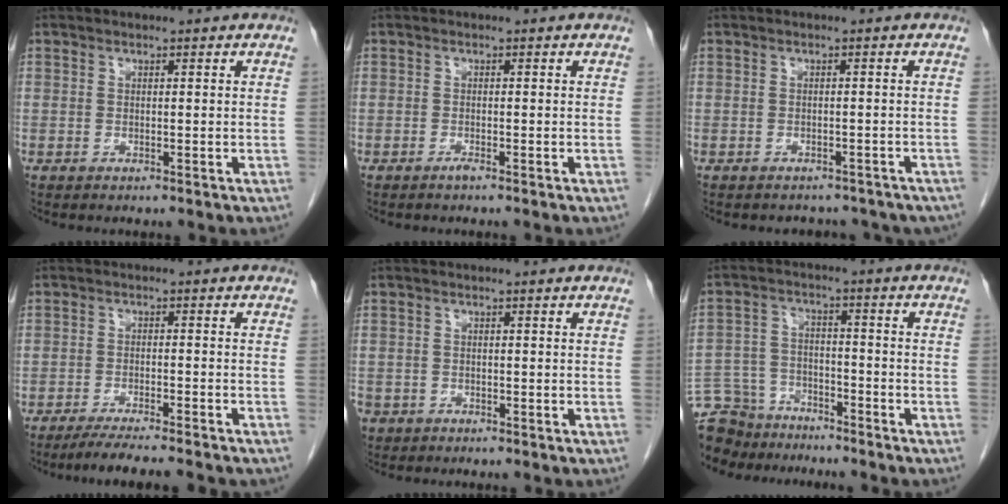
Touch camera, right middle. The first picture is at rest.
{"total": 0.7, "force": [-0.6, -0.1, 0.4], "torque": [-0.011, -0.001, -0.011]}
{"total": 7.1, "force": [-6.2, 3.2, 1.3], "torque": [-0.009, 0.003, -0.060]}
{"total": 9.0, "force": [-7.8, 0.2, 4.5], "torque": [-0.055, -0.018, -0.119]}
{"total": 3.3, "force": [-2.2, 2.4, 0.7], "torque": [-0.020, -0.001, -0.038]}
{"total": 14.7, "force": [-12.8, 6.7, 3.1], "torque": [-0.083, 0.019, -0.203]}